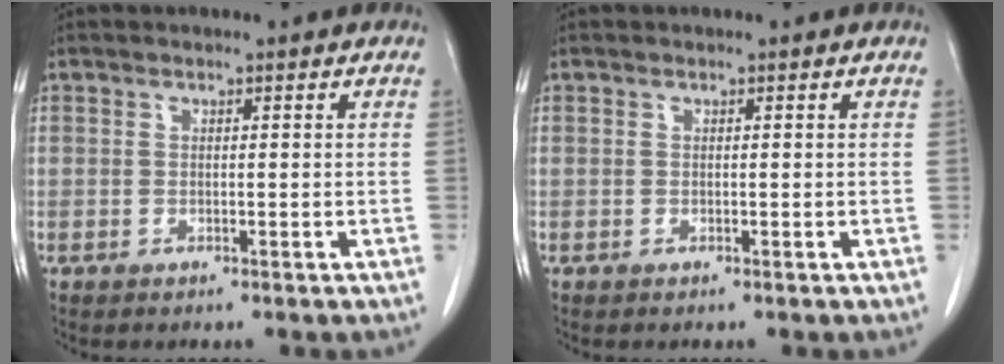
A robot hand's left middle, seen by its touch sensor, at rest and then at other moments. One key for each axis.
{"total": 0.0}